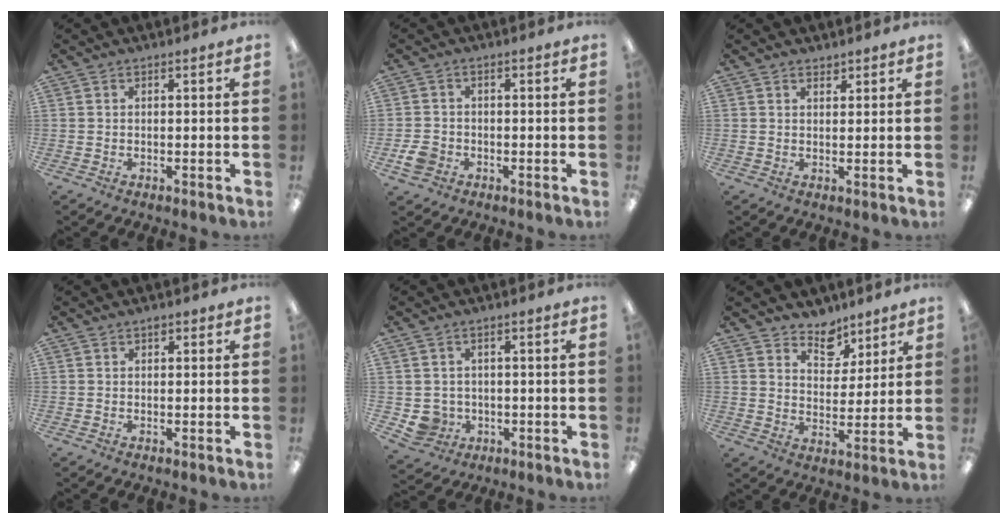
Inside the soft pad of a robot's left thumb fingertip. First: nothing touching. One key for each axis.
{"total": 4.0, "fx": -1.6, "fy": 3.3, "fz": 1.6, "tx": -0.029, "ty": 0.001, "tz": -0.032}
{"total": 1.8, "fx": 1.5, "fy": 0.8, "fz": 0.4, "tx": -0.001, "ty": -0.006, "tz": 0.027}
{"total": 0.9, "fx": 0.6, "fy": 0.6, "fz": 0.4, "tx": 0.000, "ty": -0.002, "tz": 0.010}
{"total": 4.5, "fx": -0.4, "fy": 4.4, "fz": 0.8, "tx": -0.021, "ty": 0.006, "tz": -0.005}
{"total": 7.4, "fx": 6.0, "fy": 4.2, "fz": 1.0, "tx": -0.011, "ty": -0.046, "tz": 0.108}